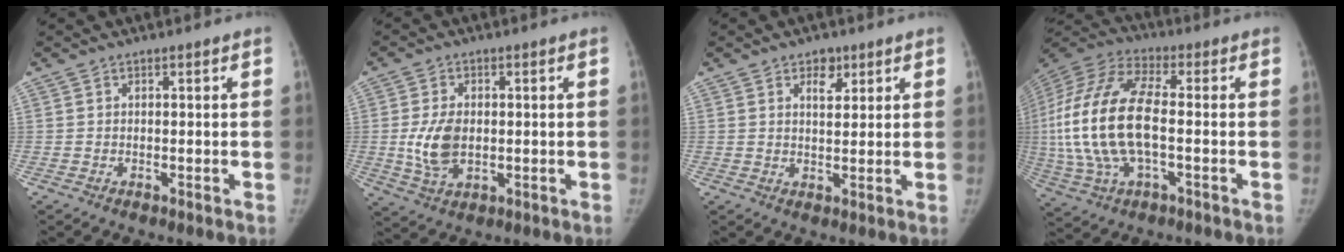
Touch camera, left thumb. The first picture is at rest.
{"total": 7.6, "force": [-0.3, 4.9, 5.8], "torque": [-0.110, -0.003, 0.001]}
{"total": 4.1, "force": [2.2, 2.4, 2.4], "torque": [-0.017, -0.011, 0.033]}
{"total": 21.7, "force": [-1.6, 9.8, 19.3], "torque": [-0.440, 0.018, -0.028]}